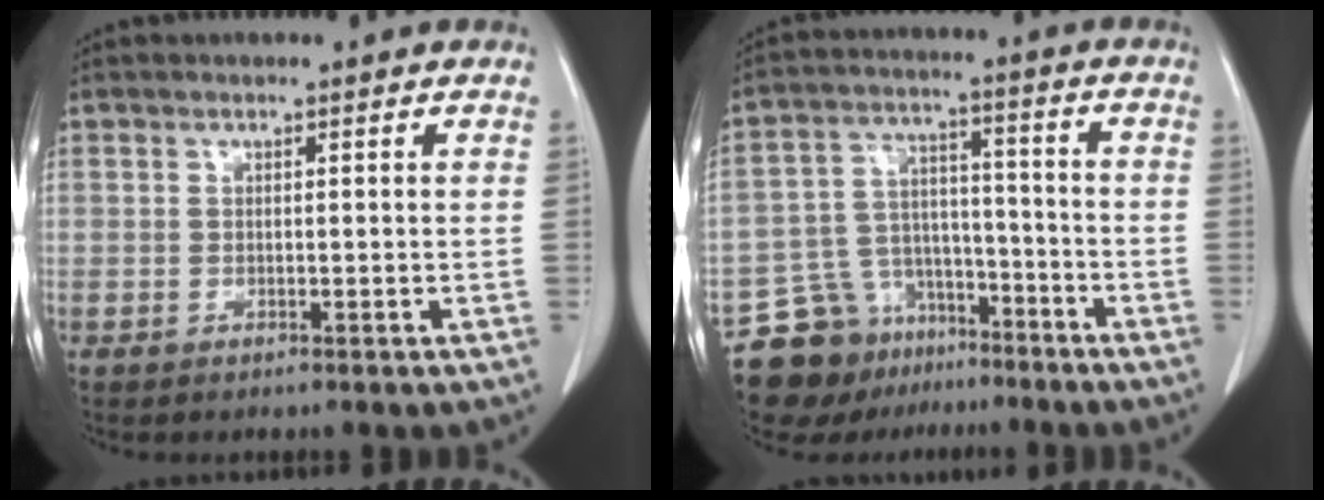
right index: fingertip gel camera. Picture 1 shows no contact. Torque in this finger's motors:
{"motor_torque": [-0.28, -0.54, -0.54, -0.15]}